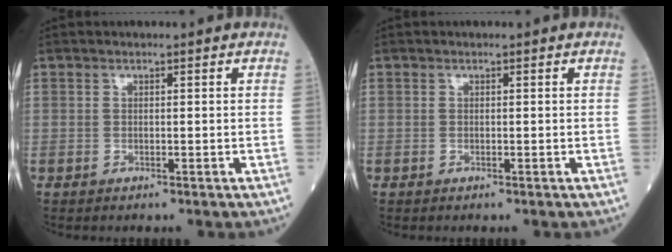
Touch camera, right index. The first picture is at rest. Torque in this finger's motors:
{"motor_torque": [0.02, -0.01, 0.00, 0.00]}